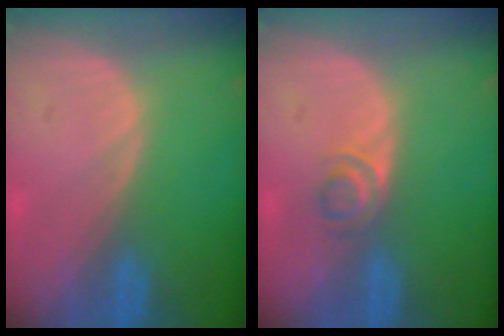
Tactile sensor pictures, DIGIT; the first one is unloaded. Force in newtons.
{"total": 2.5, "press": 2.4, "slide": 0.8}